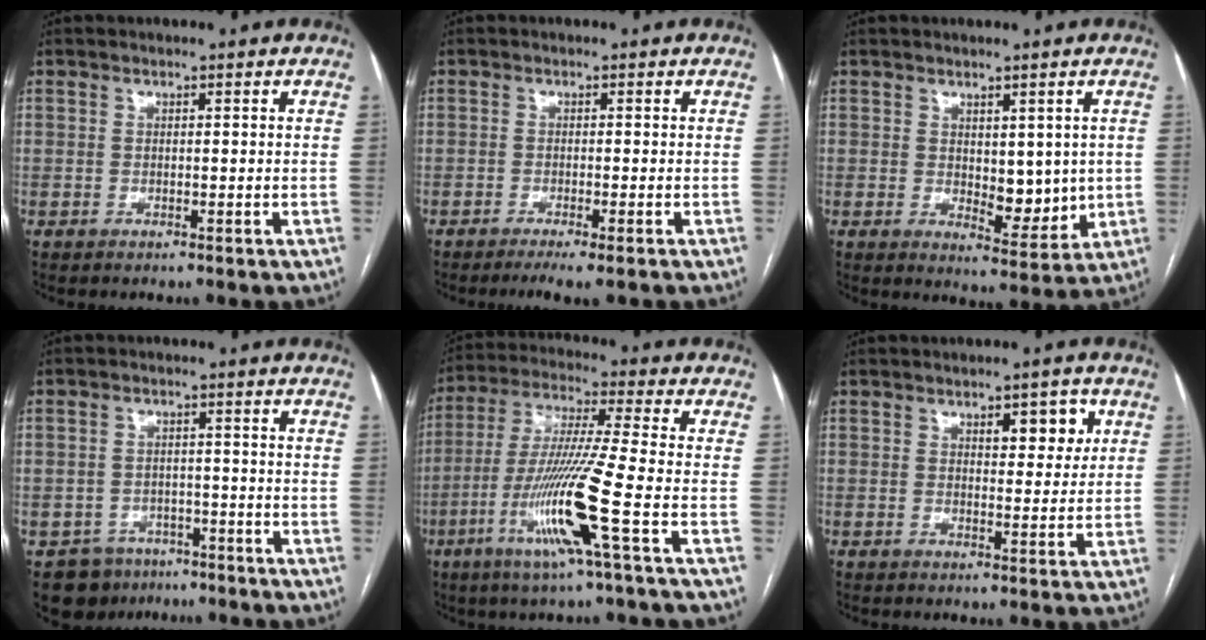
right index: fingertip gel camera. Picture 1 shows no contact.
{"total": 3.6, "force": [-2.4, -0.1, 2.7], "torque": [-0.036, -0.009, -0.039]}
{"total": 6.1, "force": [0.5, 3.2, 5.2], "torque": [-0.070, -0.010, 0.024]}
{"total": 6.9, "force": [-4.6, 5.1, 0.6], "torque": [-0.002, 0.012, -0.060]}
{"total": 14.3, "force": [-5.2, -1.7, 13.2], "torque": [-0.271, -0.022, -0.102]}
{"total": 5.1, "force": [2.3, 2.0, 4.1], "torque": [-0.054, 0.003, 0.033]}